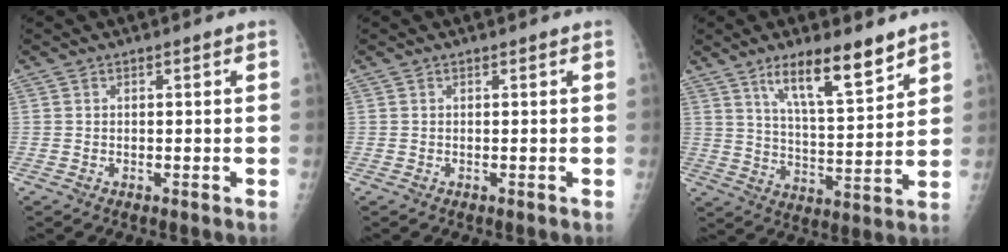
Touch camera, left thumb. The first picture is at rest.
{"total": 0.0}
{"total": 12.5, "force": [8.4, 3.1, 8.8], "torque": [-0.126, -0.053, 0.147]}